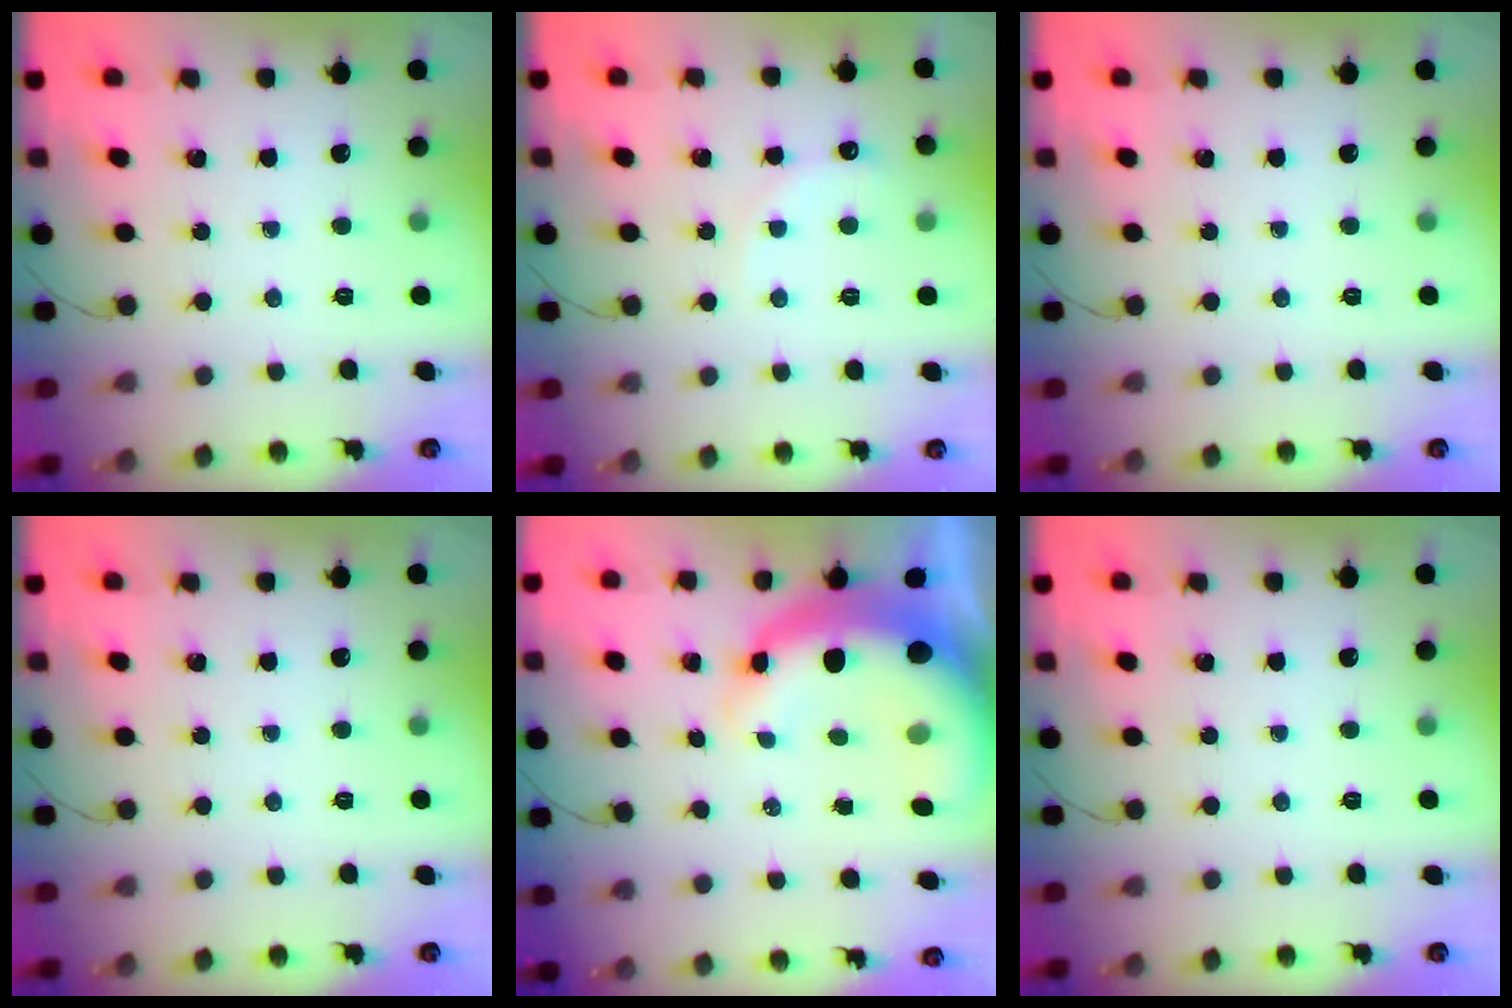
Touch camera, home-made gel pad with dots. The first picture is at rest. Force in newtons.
{"total": 4.5, "press": 4.4, "slide": 1.0}
{"total": 0.0}
{"total": 0.0}
{"total": 14.2, "press": 13.8, "slide": 3.2}
{"total": 0.0}